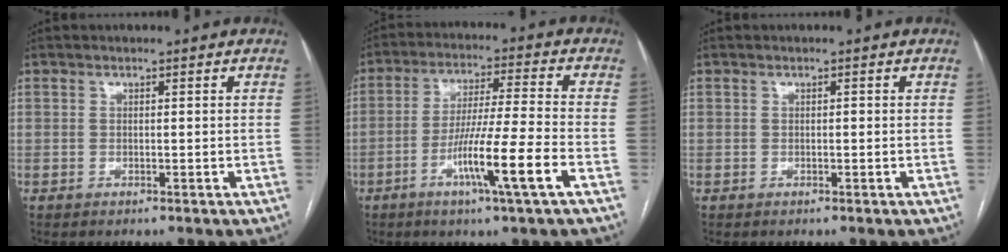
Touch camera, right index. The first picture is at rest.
{"total": 11.4, "force": [-4.8, -1.1, 10.3], "torque": [-0.188, -0.012, -0.088]}
{"total": 0.0}